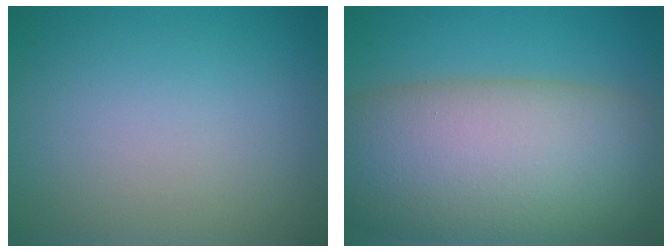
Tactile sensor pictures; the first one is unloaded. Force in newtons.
{"total": 14.1, "press": 14.1, "slide": 0.8}